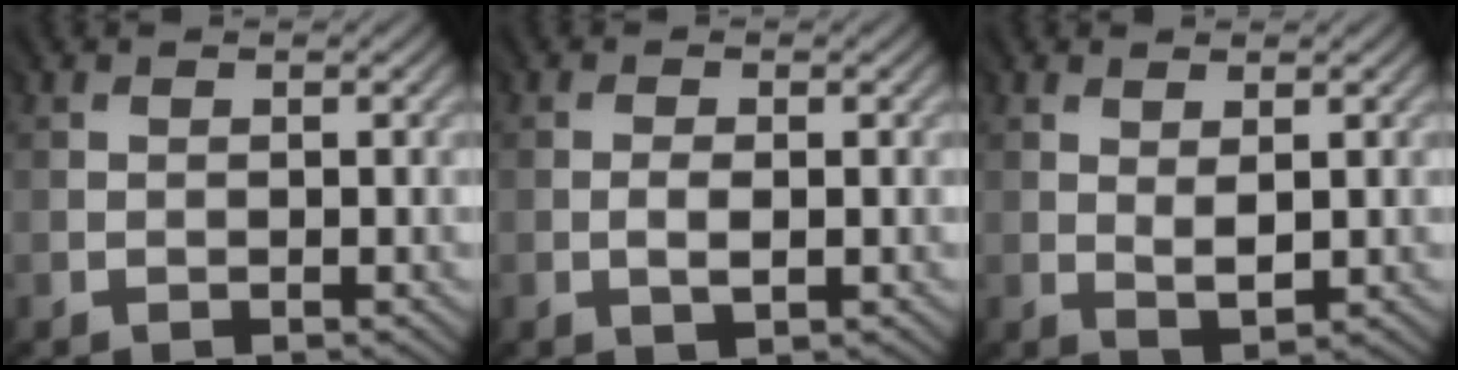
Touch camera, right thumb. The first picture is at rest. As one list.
[{"total": 1.2, "force": [-0.4, 0.4, 1.0], "torque": [-0.021, -0.004, -0.003]}, {"total": 2.4, "force": [0.7, 1.1, 2.0], "torque": [-0.042, -0.006, 0.021]}]